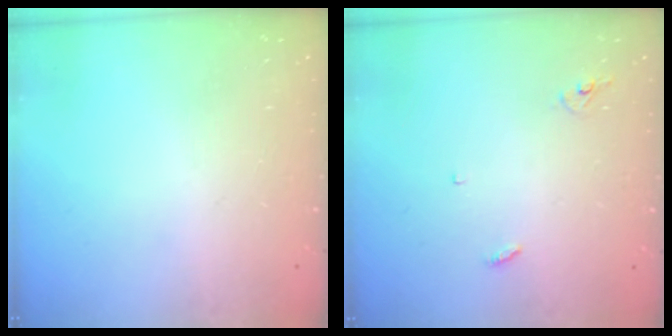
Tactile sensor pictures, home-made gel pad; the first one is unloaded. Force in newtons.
{"total": 2.9, "press": 2.9, "slide": 0.2}